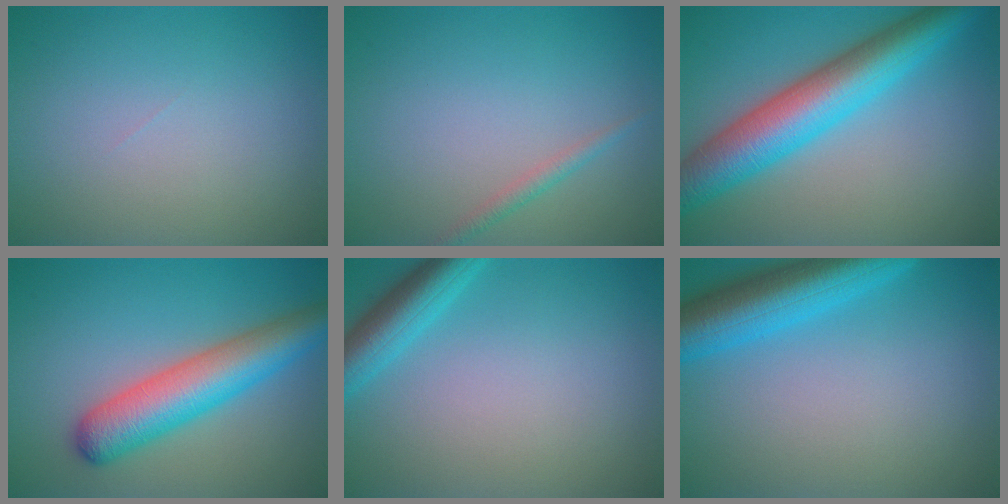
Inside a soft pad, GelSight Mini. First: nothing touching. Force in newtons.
{"total": 1.1, "press": 1.1, "slide": 0.1}
{"total": 8.9, "press": 8.9, "slide": 0.2}
{"total": 7.1, "press": 7.1, "slide": 0.2}
{"total": 4.0, "press": 4.0, "slide": 0.2}
{"total": 7.2, "press": 7.2, "slide": 0.4}